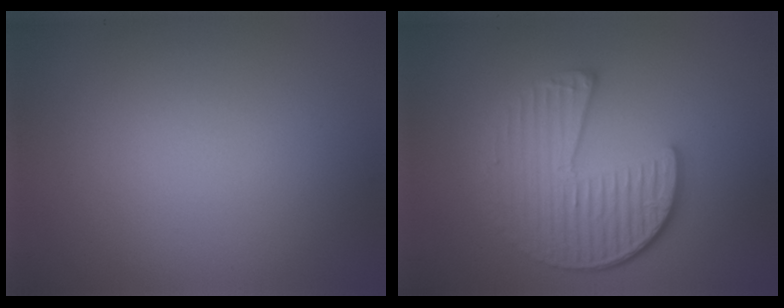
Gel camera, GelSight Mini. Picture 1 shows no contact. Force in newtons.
{"total": 5.7, "press": 4.2, "slide": 3.9}